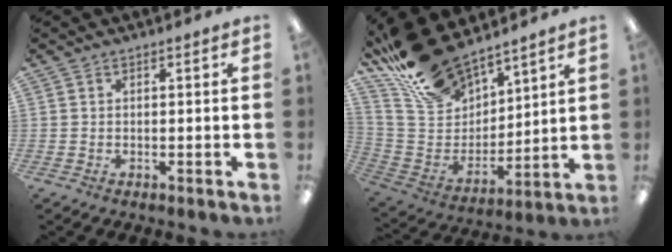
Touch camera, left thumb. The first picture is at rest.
{"total": 19.0, "force": [16.3, 7.3, 6.5], "torque": [-0.159, -0.102, 0.305]}